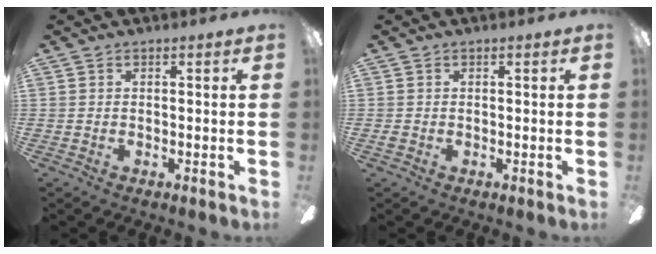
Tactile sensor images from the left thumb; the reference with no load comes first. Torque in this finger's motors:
{"motor_torque": [-0.03, 0.15, 0.59, 0.01, 0.00]}